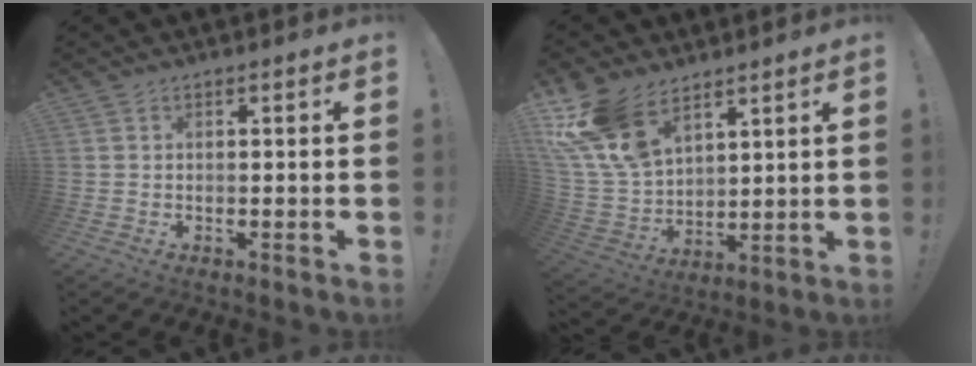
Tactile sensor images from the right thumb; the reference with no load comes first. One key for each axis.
{"total": 17.1, "fx": 11.1, "fy": 9.4, "fz": 9.0, "tx": -0.193, "ty": -0.065, "tz": 0.213}